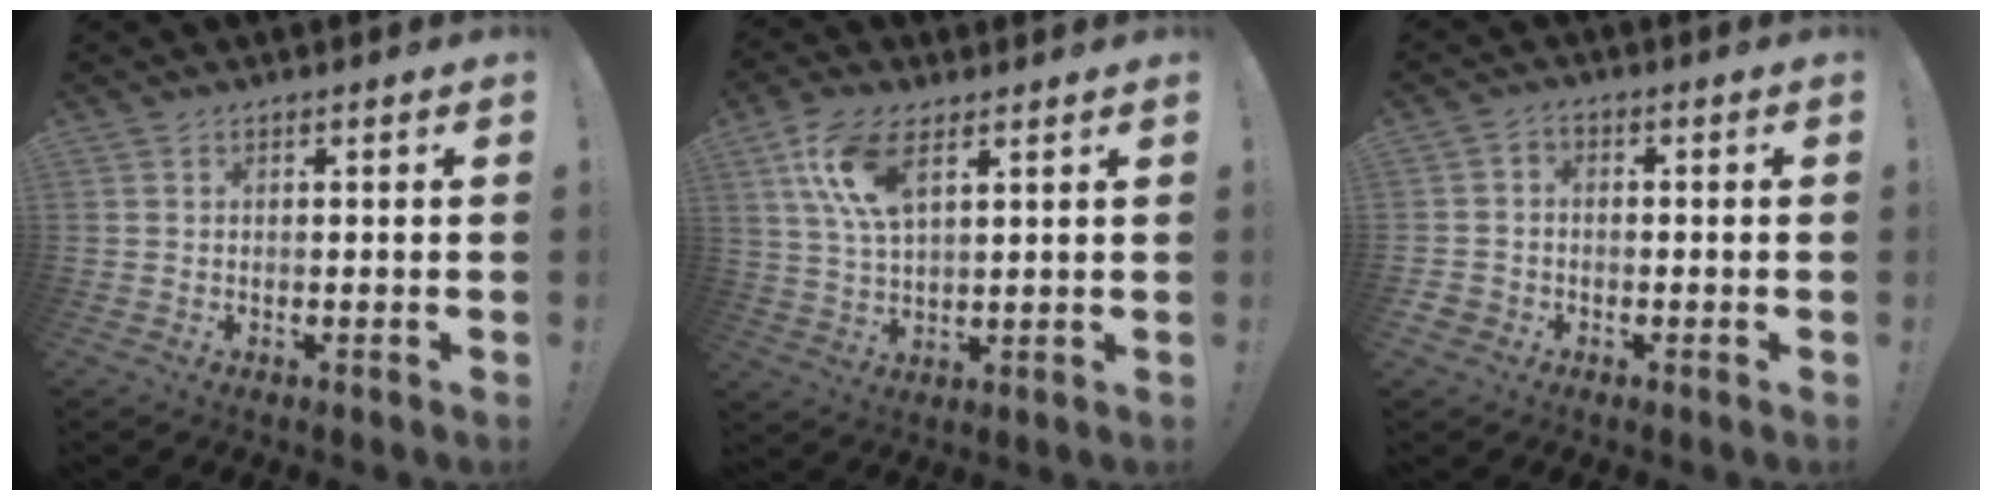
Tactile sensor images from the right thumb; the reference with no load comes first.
{"total": 11.4, "force": [5.7, 5.1, 8.4], "torque": [-0.169, -0.017, 0.106]}
{"total": 3.6, "force": [-1.5, 3.1, 1.1], "torque": [-0.017, 0.007, -0.029]}